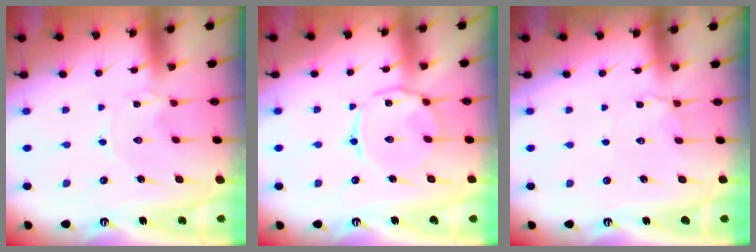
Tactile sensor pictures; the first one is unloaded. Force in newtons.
{"total": 7.2, "press": 7.2, "slide": 0.6}
{"total": 4.1, "press": 4.1, "slide": 0.9}